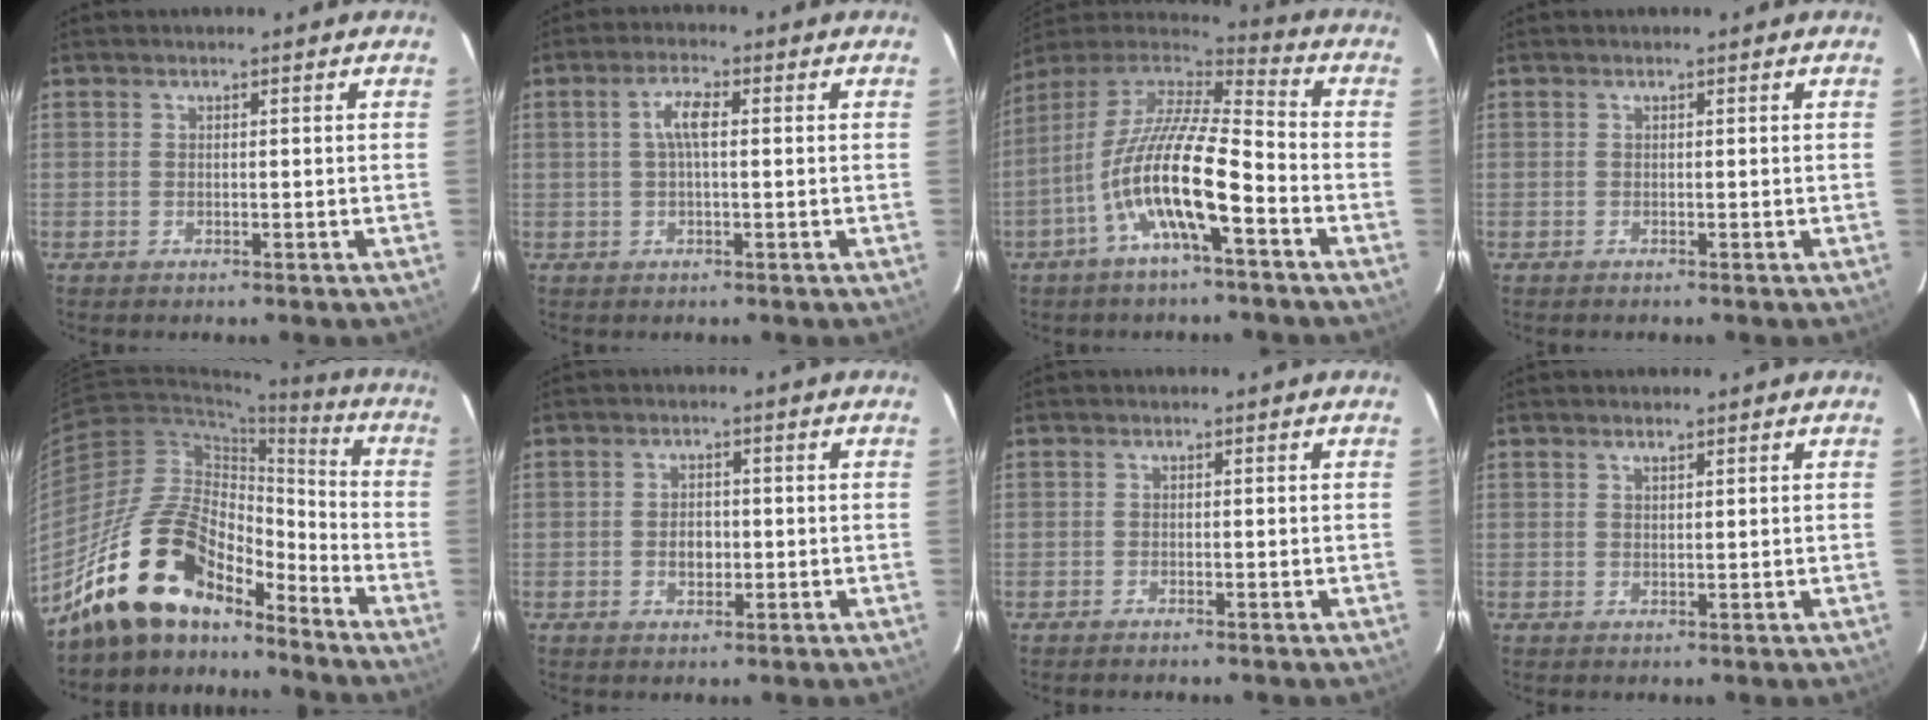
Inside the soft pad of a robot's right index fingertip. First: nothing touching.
{"total": 3.8, "force": [0.5, 1.0, 3.7], "torque": [-0.073, 0.009, 0.009]}
{"total": 16.5, "force": [-6.5, 3.4, 14.8], "torque": [-0.269, -0.012, -0.130]}
{"total": 0.0}
{"total": 19.1, "force": [-15.0, 8.0, 8.6], "torque": [-0.160, 0.020, -0.266]}
{"total": 2.8, "force": [-0.5, 2.1, 1.9], "torque": [-0.032, 0.004, -0.007]}
{"total": 0.7, "force": [-0.7, 0.1, 0.2], "torque": [-0.005, -0.002, -0.013]}
{"total": 1.0, "force": [0.8, 0.3, 0.5], "torque": [-0.008, 0.002, 0.014]}